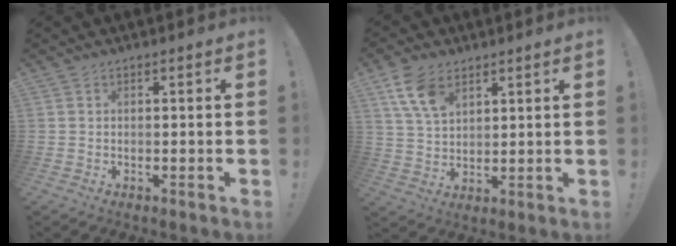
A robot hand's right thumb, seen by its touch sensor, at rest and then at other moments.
{"total": 10.0, "force": [5.7, 6.0, 5.8], "torque": [-0.107, -0.019, 0.109]}